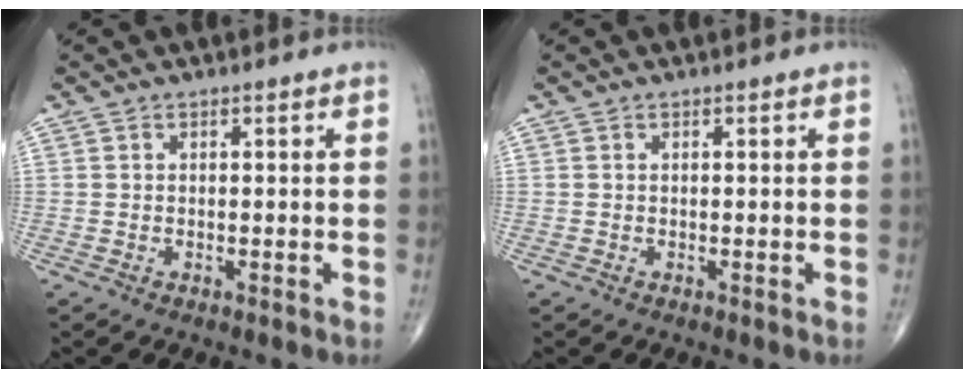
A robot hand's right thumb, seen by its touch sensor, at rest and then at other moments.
{"total": 0.0}